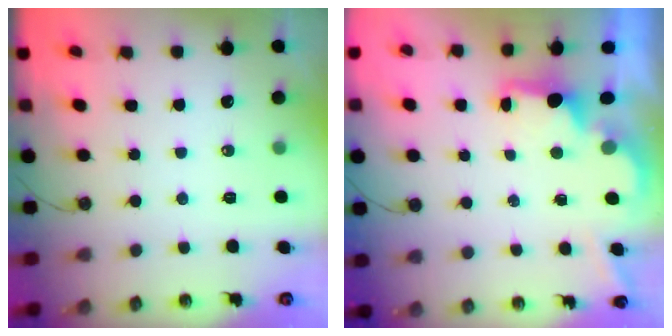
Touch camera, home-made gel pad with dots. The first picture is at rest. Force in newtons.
{"total": 2.0, "press": 2.0, "slide": 0.6}